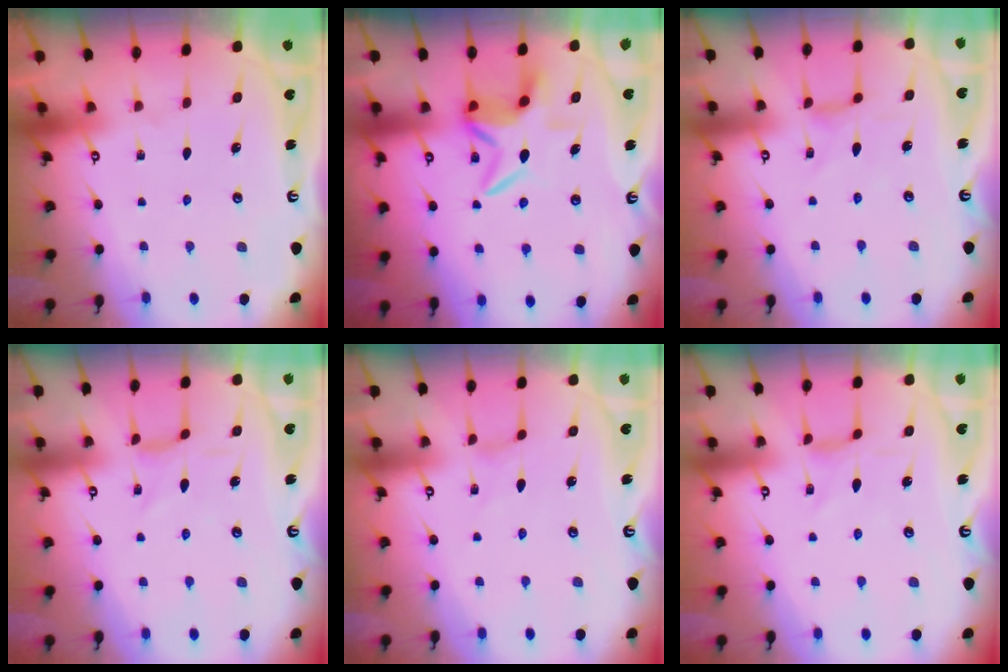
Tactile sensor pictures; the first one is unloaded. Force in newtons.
{"total": 9.6, "press": 9.6, "slide": 1.2}
{"total": 1.3, "press": 1.3, "slide": 0.3}
{"total": 0.8, "press": 0.7, "slide": 0.3}
{"total": 0.0}
{"total": 0.7, "press": 0.6, "slide": 0.1}